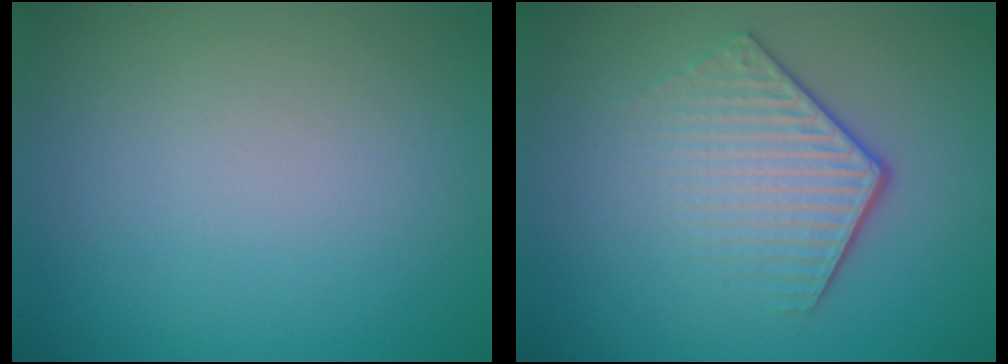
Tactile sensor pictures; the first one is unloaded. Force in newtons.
{"total": 4.1, "press": 2.9, "slide": 3.0}